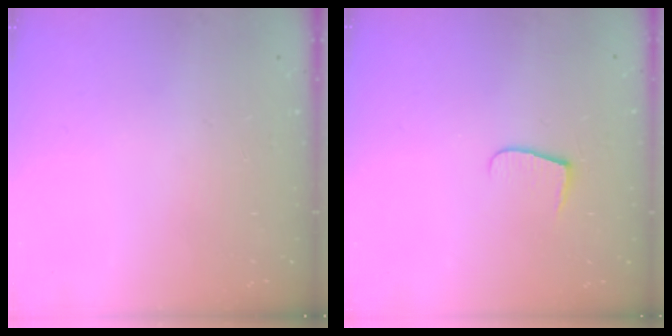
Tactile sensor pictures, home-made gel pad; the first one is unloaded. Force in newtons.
{"total": 4.8, "press": 4.8, "slide": 0.6}